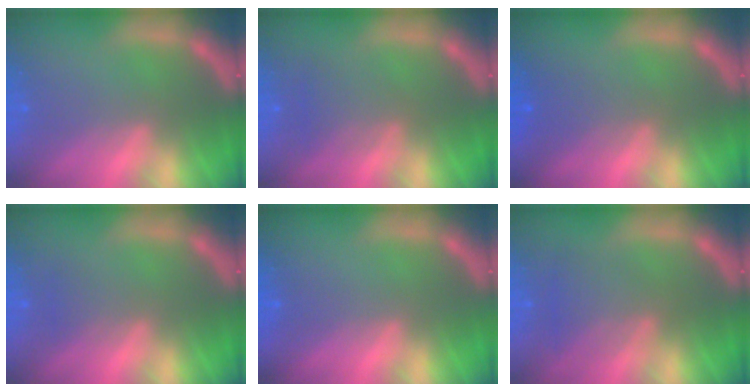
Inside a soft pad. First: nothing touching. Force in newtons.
{"total": 2.5}
{"total": 2.5}
{"total": 1.5}
{"total": 0.0}
{"total": 4.0}